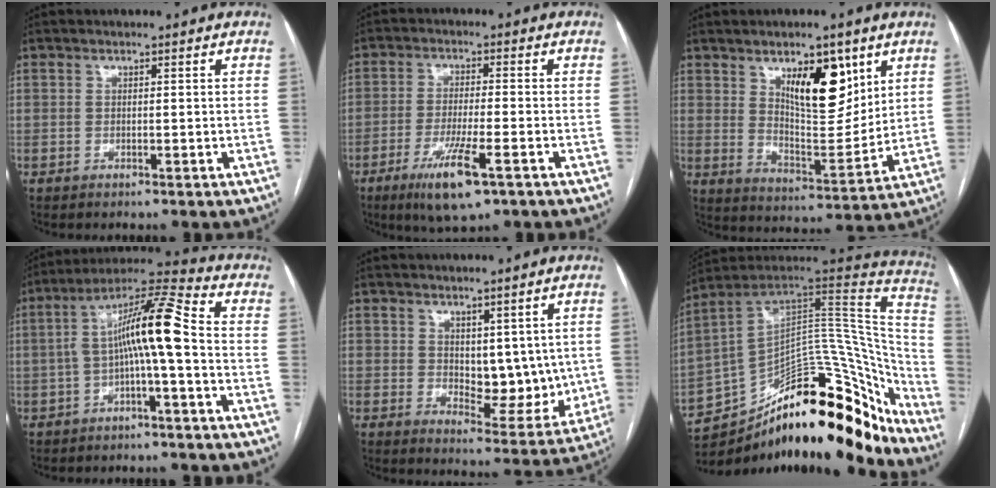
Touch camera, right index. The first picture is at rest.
{"total": 8.5, "force": [-4.5, 0.9, 7.1], "torque": [-0.134, -0.021, -0.074]}
{"total": 12.1, "force": [5.9, 4.5, 9.5], "torque": [-0.150, -0.006, 0.107]}
{"total": 10.7, "force": [-1.2, 0.4, 10.6], "torque": [-0.187, 0.037, -0.024]}
{"total": 8.3, "force": [1.3, 4.8, 6.7], "torque": [-0.075, -0.008, 0.035]}
{"total": 29.4, "force": [-22.2, 10.3, 16.2], "torque": [-0.168, 0.062, -0.312]}